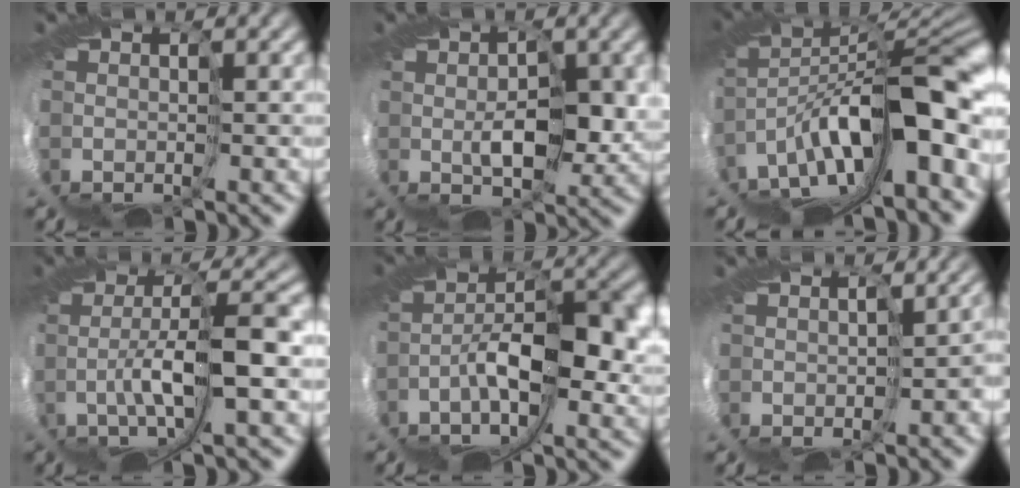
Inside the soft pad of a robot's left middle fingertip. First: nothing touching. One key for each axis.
{"total": 2.4, "fx": 1.3, "fy": 0.2, "fz": 2.0, "tx": -0.042, "ty": 0.001, "tz": 0.016}
{"total": 10.9, "fx": -2.3, "fy": 3.4, "fz": 10.1, "tx": -0.165, "ty": 0.022, "tz": -0.037}
{"total": 3.5, "fx": -0.4, "fy": -1.2, "fz": 3.3, "tx": -0.085, "ty": 0.008, "tz": -0.020}
{"total": 5.8, "fx": -1.4, "fy": 2.4, "fz": 5.1, "tx": -0.106, "ty": 0.007, "tz": -0.033}
{"total": 4.7, "fx": -2.4, "fy": 2.0, "fz": 3.4, "tx": -0.046, "ty": -0.002, "tz": -0.016}